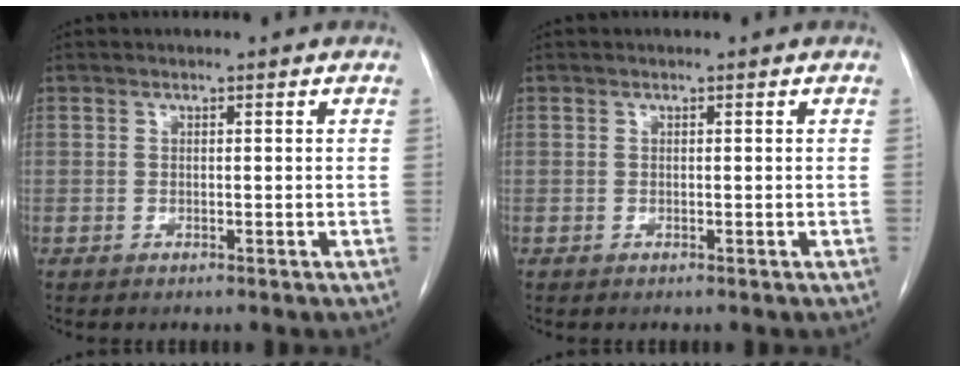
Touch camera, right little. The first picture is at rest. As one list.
[{"total": 0.0}]